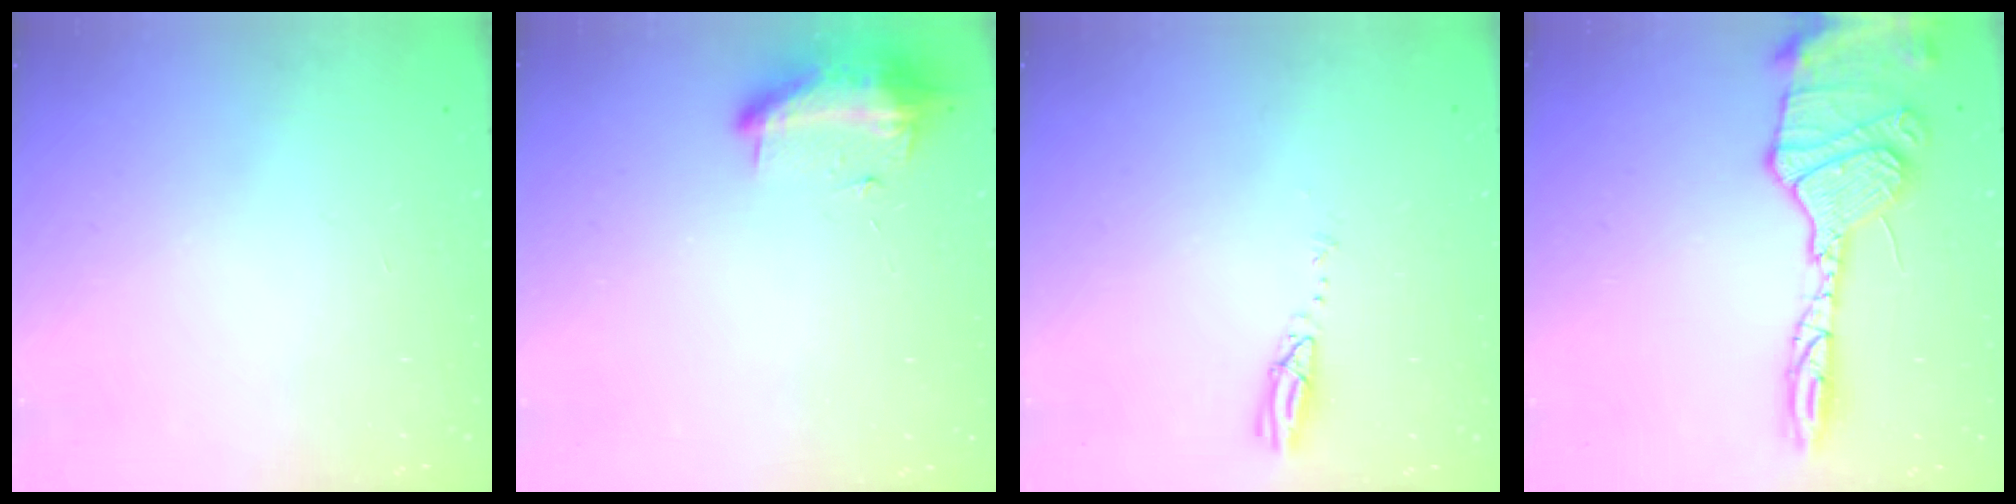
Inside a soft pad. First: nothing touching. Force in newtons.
{"total": 9.5, "press": 9.2, "slide": 2.4}
{"total": 3.6, "press": 3.6, "slide": 0.2}
{"total": 17.9, "press": 17.7, "slide": 2.5}